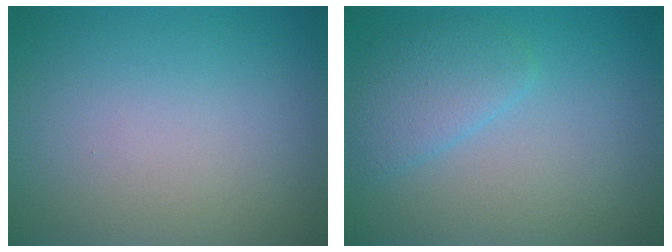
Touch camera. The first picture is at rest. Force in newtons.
{"total": 2.7, "press": 2.7, "slide": 0.2}